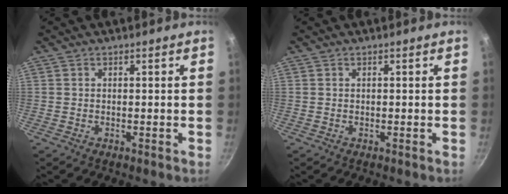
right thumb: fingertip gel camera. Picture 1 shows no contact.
{"total": 0.0}